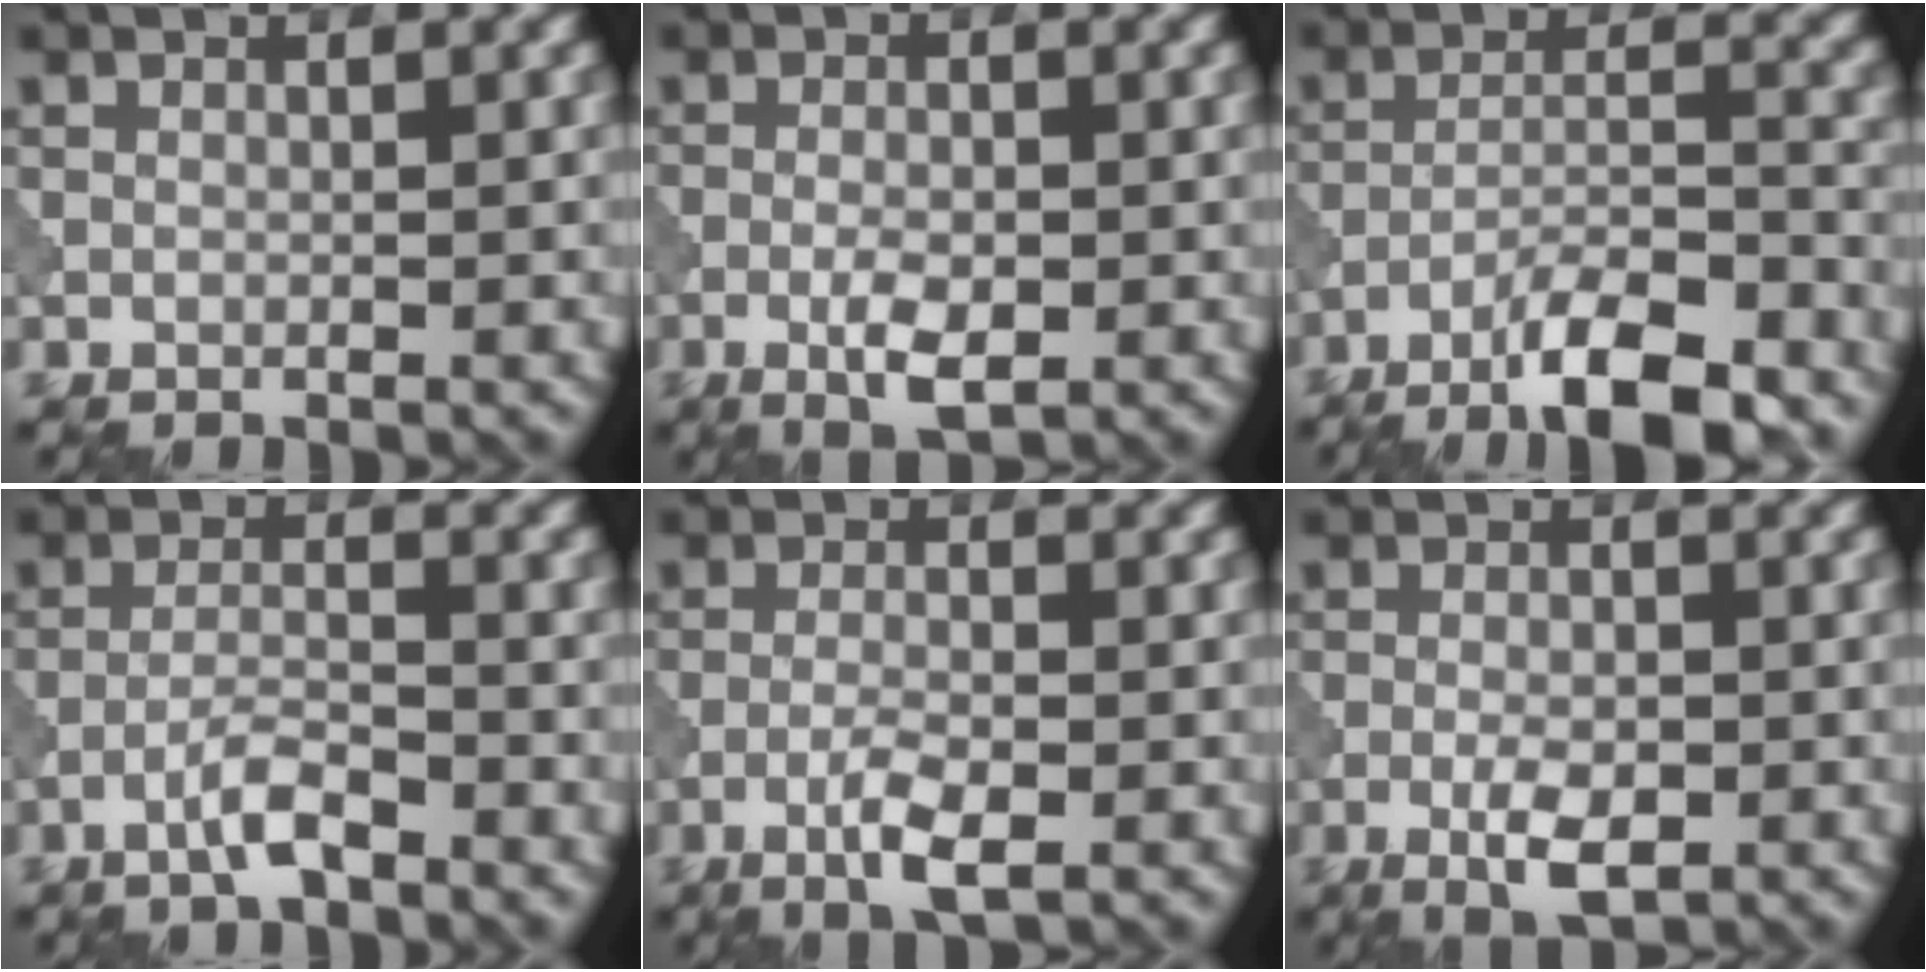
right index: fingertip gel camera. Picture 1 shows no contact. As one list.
[{"total": 3.2, "force": [-1.1, 1.2, 2.7], "torque": [-0.052, -0.002, -0.022]}, {"total": 8.8, "force": [-6.3, 1.8, 5.8], "torque": [-0.093, 0.008, -0.110]}, {"total": 2.8, "force": [-1.9, 0.5, 2.0], "torque": [-0.042, 0.009, -0.043]}, {"total": 3.3, "force": [-1.5, 0.8, 2.8], "torque": [-0.059, 0.001, -0.033]}, {"total": 3.5, "force": [-1.3, 1.4, 2.9], "torque": [-0.053, -0.001, -0.026]}]